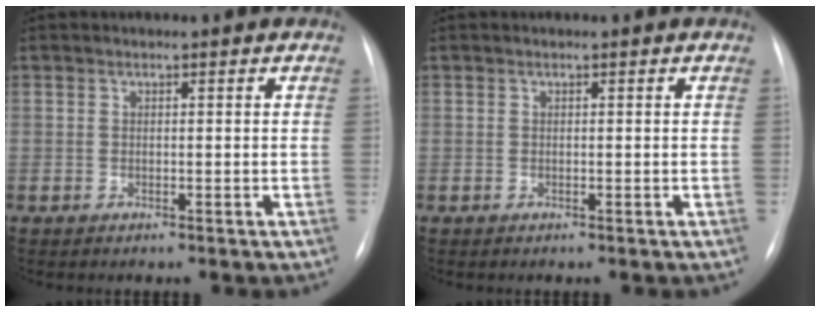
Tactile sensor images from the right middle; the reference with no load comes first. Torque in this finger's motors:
{"motor_torque": [0.00, 0.00, 0.00, 0.00]}